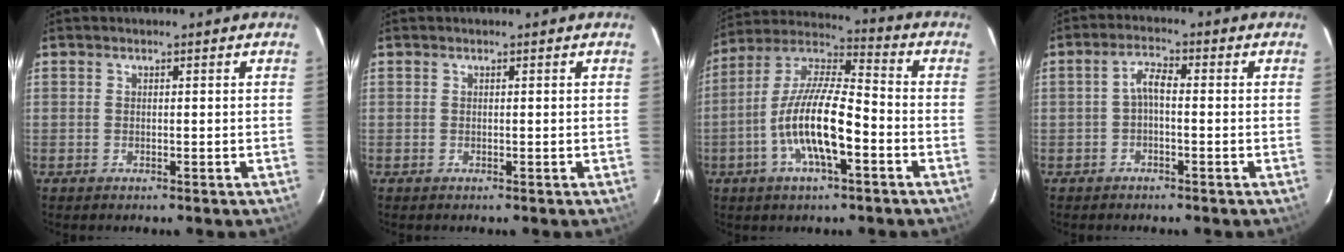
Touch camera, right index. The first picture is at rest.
{"total": 0.0}
{"total": 14.7, "force": [-5.0, 3.8, 13.2], "torque": [-0.261, -0.002, -0.099]}
{"total": 2.9, "force": [-0.8, 1.1, 2.6], "torque": [-0.056, 0.011, -0.017]}